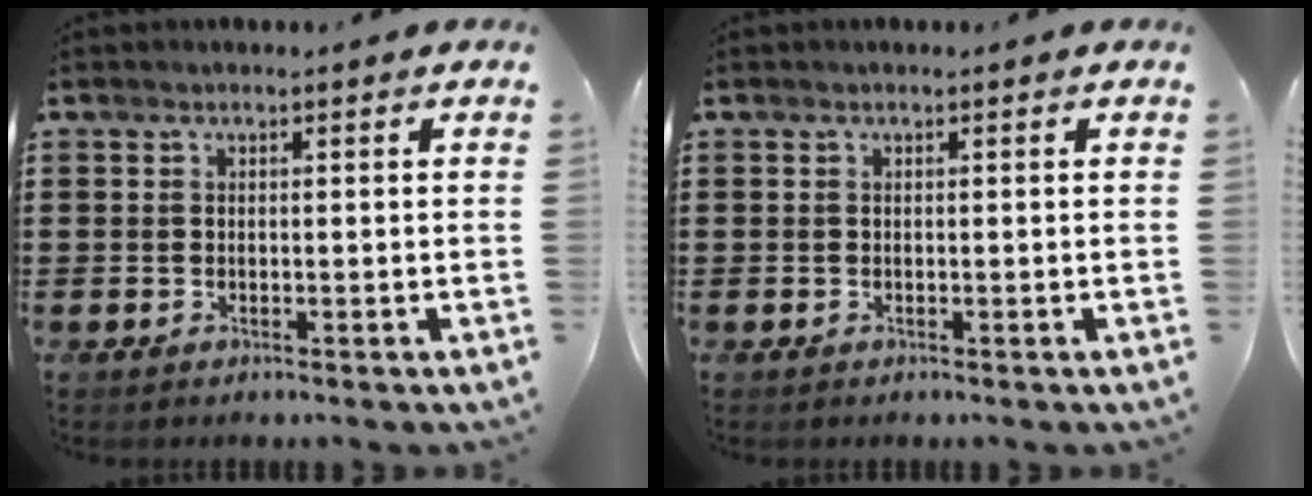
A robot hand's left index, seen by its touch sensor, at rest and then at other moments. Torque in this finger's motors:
{"motor_torque": [0.00, 0.00, 0.00, -0.01]}